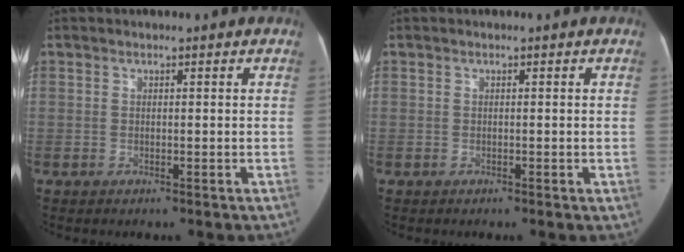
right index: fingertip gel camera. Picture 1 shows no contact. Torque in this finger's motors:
{"motor_torque": [-0.17, -0.12, 0.02, 0.00]}